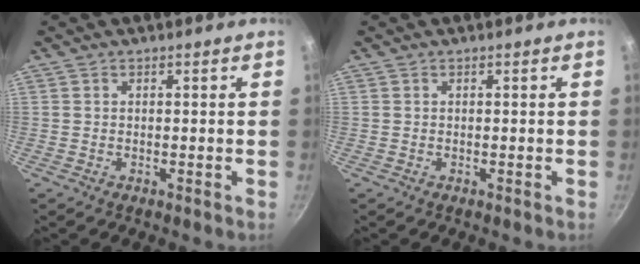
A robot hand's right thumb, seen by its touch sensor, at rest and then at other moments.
{"total": 0.0}